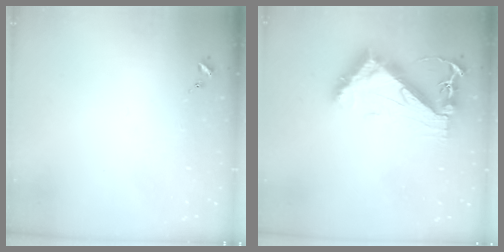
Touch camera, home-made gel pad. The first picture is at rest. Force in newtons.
{"total": 9.5, "press": 9.5, "slide": 1.1}